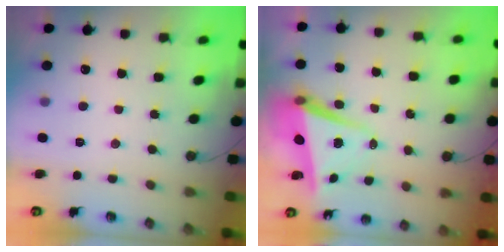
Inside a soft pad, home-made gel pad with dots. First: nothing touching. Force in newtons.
{"total": 6.7, "press": 6.6, "slide": 1.1}